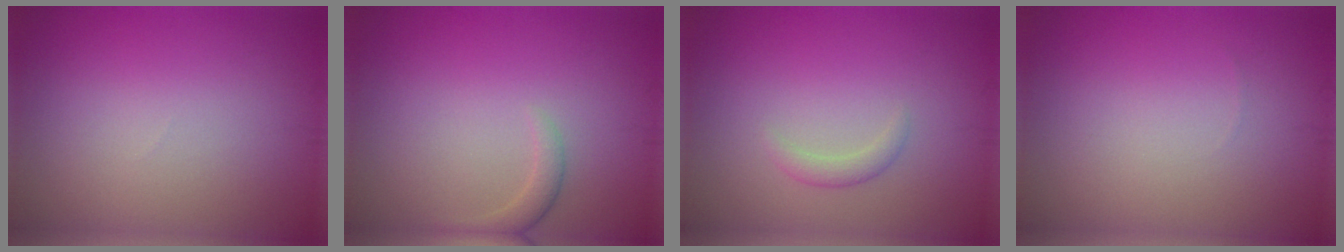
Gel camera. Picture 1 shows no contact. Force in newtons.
{"total": 1.4, "press": 1.4, "slide": 0.1}
{"total": 1.1, "press": 1.1, "slide": 0.1}
{"total": 0.0}